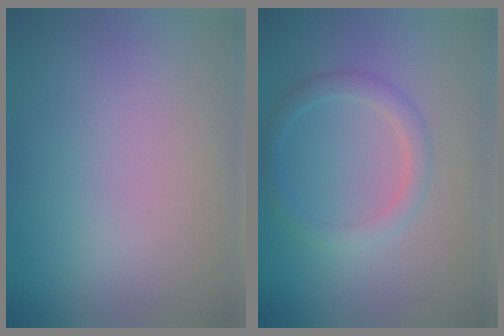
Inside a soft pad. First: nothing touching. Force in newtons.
{"total": 2.0, "press": 2.0, "slide": 0.1}